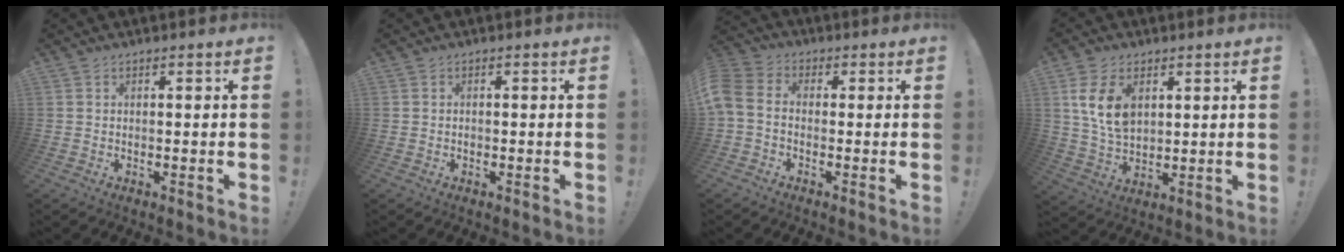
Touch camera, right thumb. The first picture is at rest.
{"total": 0.5, "force": [-0.3, 0.4, -0.1], "torque": [0.001, 0.003, -0.006]}
{"total": 6.4, "force": [-1.5, 4.4, 4.4], "torque": [-0.099, 0.010, -0.023]}
{"total": 10.7, "force": [4.1, 6.9, 7.2], "torque": [-0.133, -0.005, 0.078]}